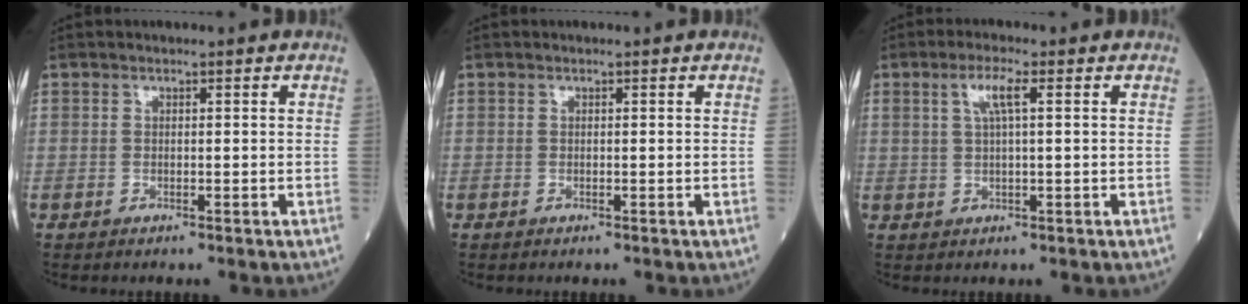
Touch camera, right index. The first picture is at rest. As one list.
[{"total": 0.0}, {"total": 3.8, "force": [1.3, 0.4, 3.6], "torque": [-0.076, 0.010, 0.027]}]